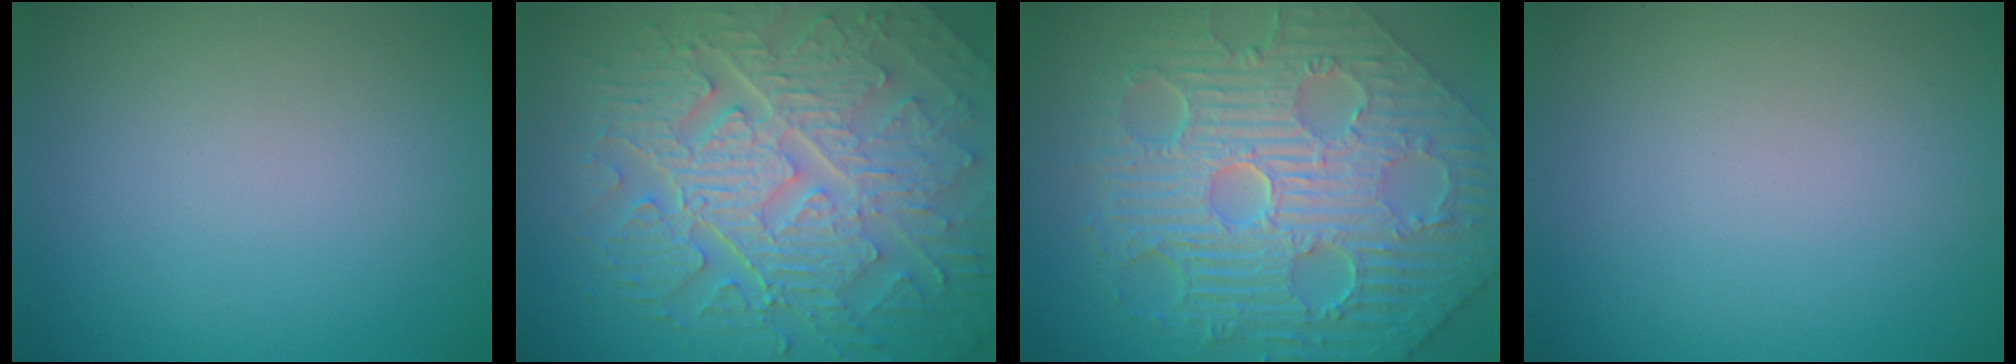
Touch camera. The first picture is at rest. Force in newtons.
{"total": 10.6, "press": 7.0, "slide": 7.9}
{"total": 12.1, "press": 8.1, "slide": 9.0}
{"total": 0.0}